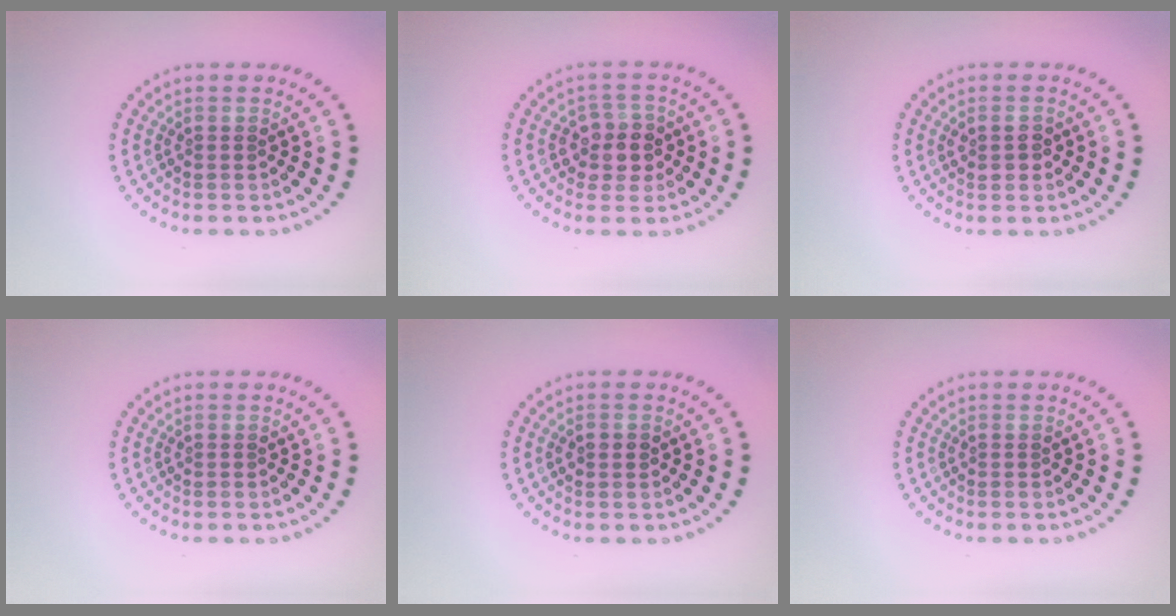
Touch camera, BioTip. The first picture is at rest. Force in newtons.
{"total": 2.8, "press": 2.6, "slide": 1.2}
{"total": 1.4, "press": 1.4, "slide": 0.1}
{"total": 0.0}
{"total": 1.3, "press": 1.3, "slide": 0.2}
{"total": 0.0}